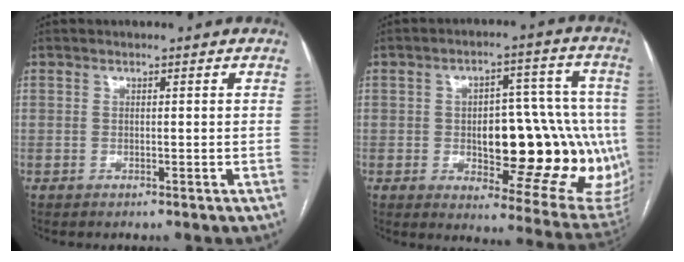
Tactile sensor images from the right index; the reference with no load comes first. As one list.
[{"total": 23.2, "force": [-2.7, 8.5, 21.3], "torque": [-0.195, 0.028, -0.004]}]